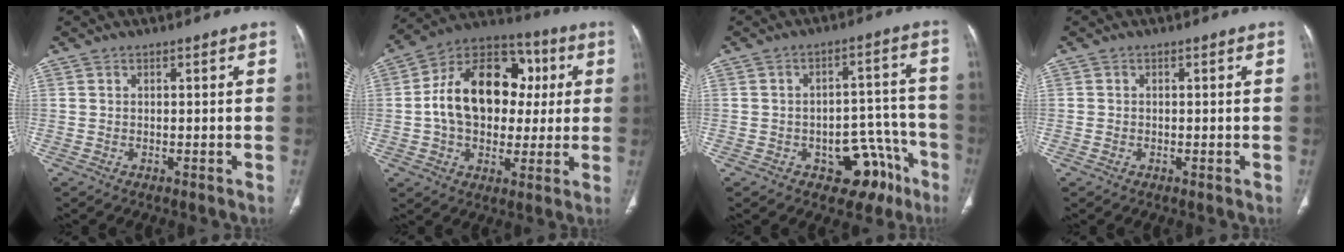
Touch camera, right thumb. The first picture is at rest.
{"total": 20.6, "force": [2.1, 14.7, 14.3], "torque": [-0.199, 0.027, 0.030]}
{"total": 11.8, "force": [-6.4, 7.5, 6.5], "torque": [-0.029, 0.062, -0.078]}
{"total": 0.6, "force": [-0.2, 0.5, 0.2], "torque": [0.000, 0.002, -0.005]}